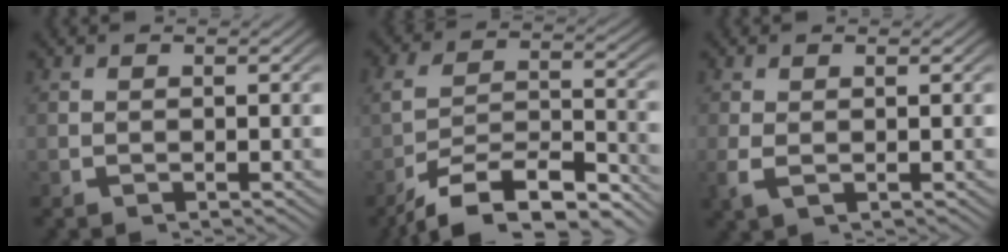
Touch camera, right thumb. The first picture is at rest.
{"total": 10.5, "force": [-6.9, 5.9, 5.3], "torque": [-0.101, -0.037, -0.100]}
{"total": 1.5, "force": [0.0, 0.5, 1.4], "torque": [-0.040, -0.005, 0.007]}